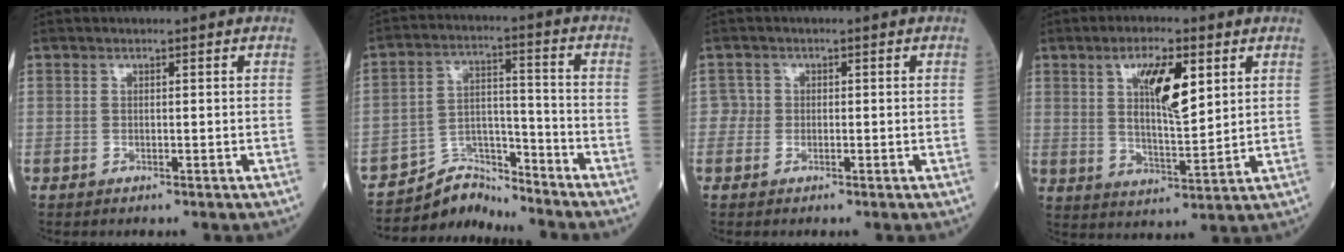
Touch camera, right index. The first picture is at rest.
{"total": 7.3, "force": [-7.1, 1.0, -1.3], "torque": [0.019, 0.032, -0.125]}
{"total": 1.5, "force": [-0.3, 1.4, -0.1], "torque": [0.013, 0.008, -0.011]}
{"total": 9.1, "force": [3.5, 2.2, 8.1], "torque": [-0.146, 0.000, 0.066]}